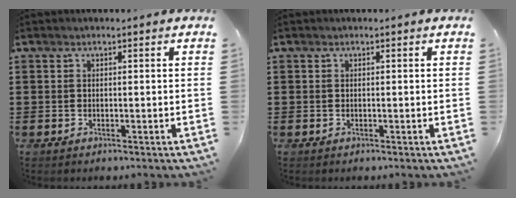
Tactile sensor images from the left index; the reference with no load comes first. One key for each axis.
{"total": 0.0}